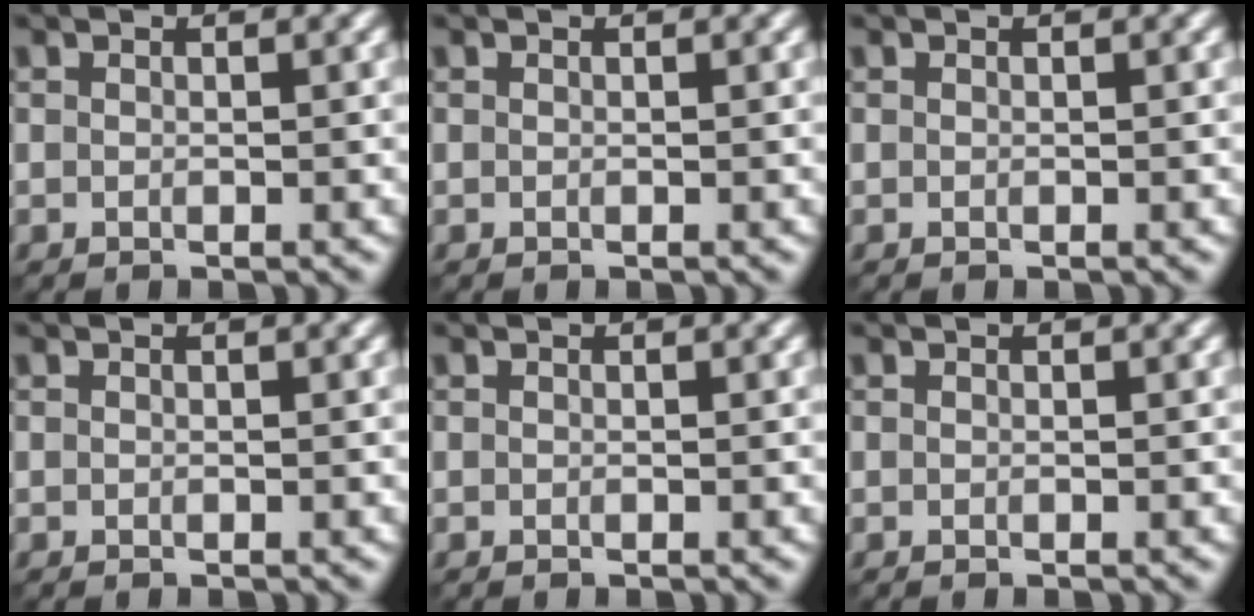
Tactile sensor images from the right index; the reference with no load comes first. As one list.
[{"total": 0.0}, {"total": 0.0}, {"total": 0.0}, {"total": 0.0}, {"total": 0.0}]